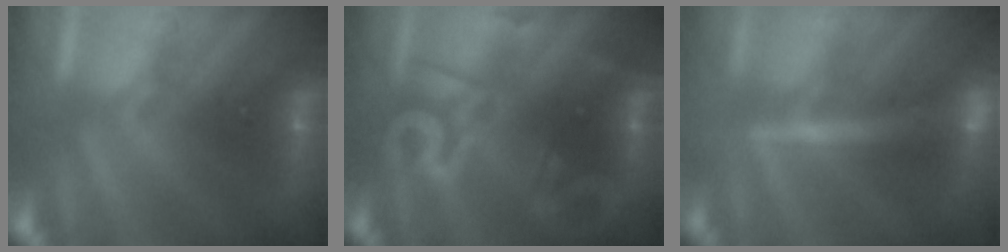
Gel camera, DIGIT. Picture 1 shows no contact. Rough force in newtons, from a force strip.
{"total": 2.8}
{"total": 2.4}